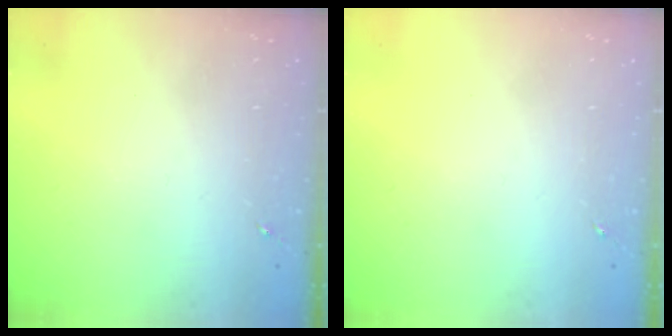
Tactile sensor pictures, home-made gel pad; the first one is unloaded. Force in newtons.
{"total": 0.0}